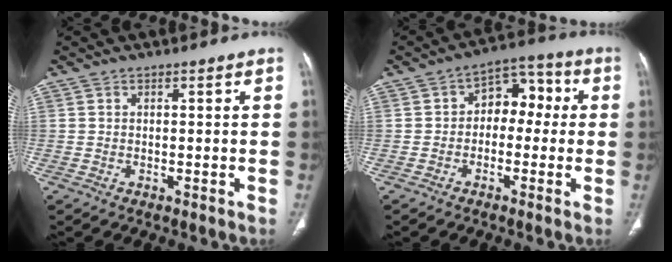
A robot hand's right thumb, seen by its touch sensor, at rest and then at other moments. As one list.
[{"total": 8.4, "force": [-0.1, 5.9, 6.0], "torque": [-0.044, 0.040, -0.017]}]